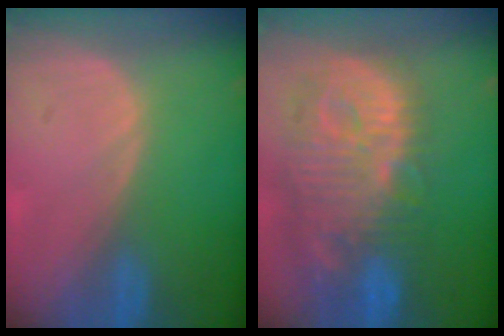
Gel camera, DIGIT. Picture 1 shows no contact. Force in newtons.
{"total": 13.8, "press": 12.0, "slide": 6.7}